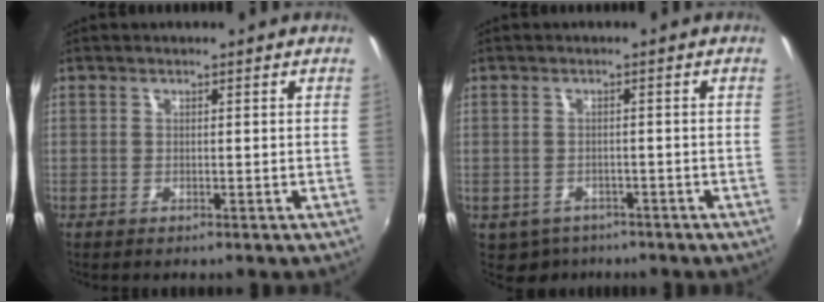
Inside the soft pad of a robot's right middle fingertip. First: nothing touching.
{"total": 4.2, "force": [-2.8, 3.0, 0.9], "torque": [-0.029, -0.010, -0.035]}